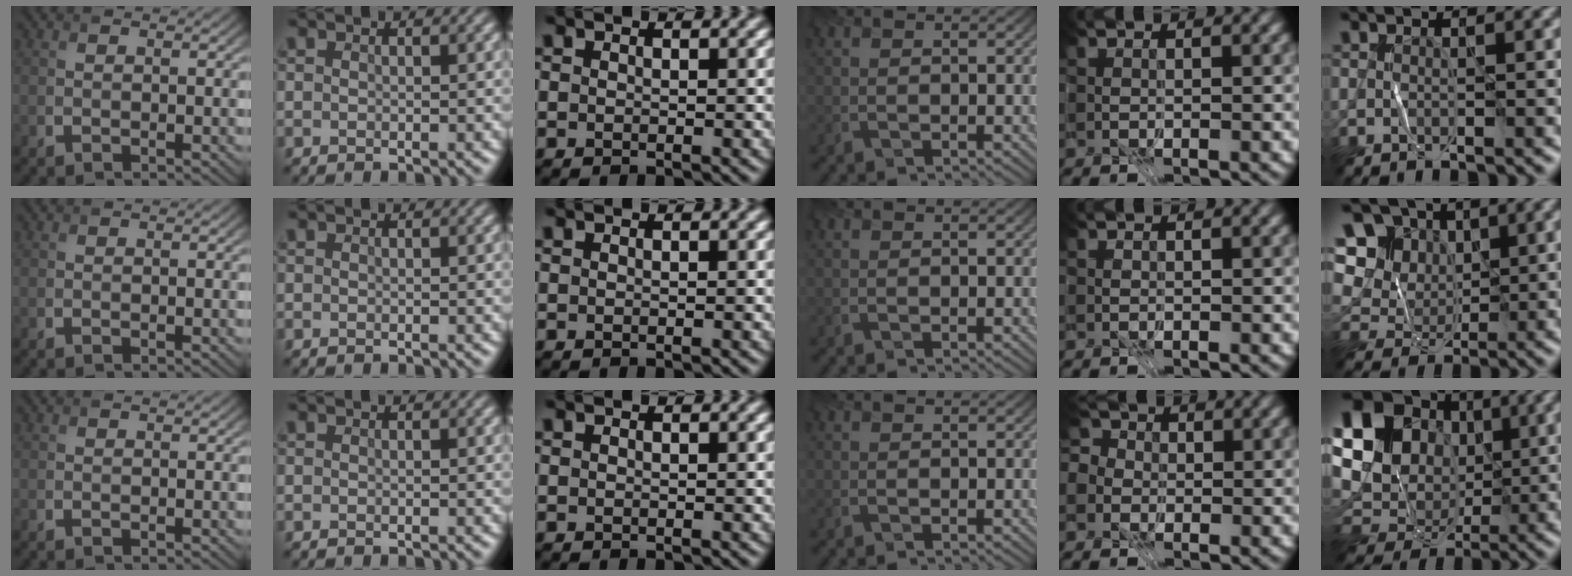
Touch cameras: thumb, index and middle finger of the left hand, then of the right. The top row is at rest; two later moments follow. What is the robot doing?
{"motion": "fold", "object": "file"}